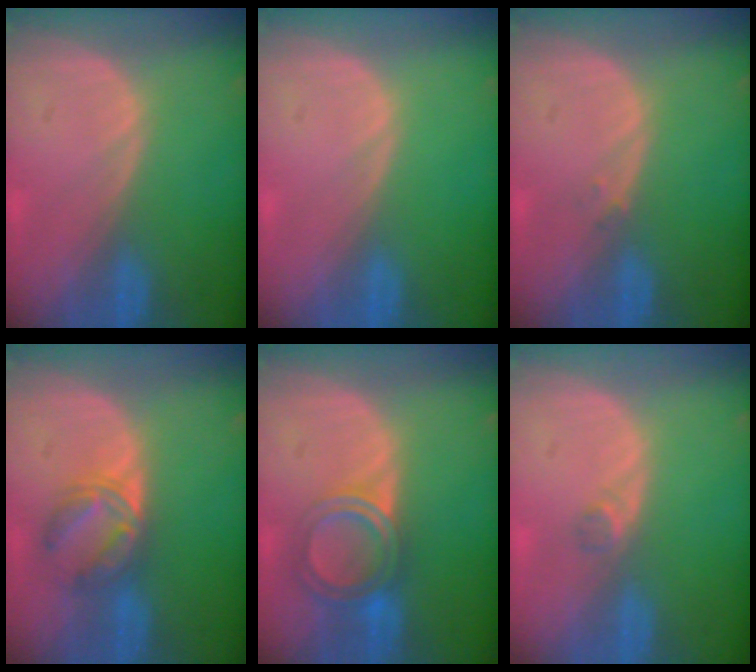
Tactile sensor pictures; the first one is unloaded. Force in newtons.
{"total": 0.0}
{"total": 0.7, "press": 0.7, "slide": 0.1}
{"total": 5.5, "press": 5.4, "slide": 1.1}
{"total": 6.1, "press": 5.2, "slide": 3.2}
{"total": 1.3, "press": 1.1, "slide": 0.7}